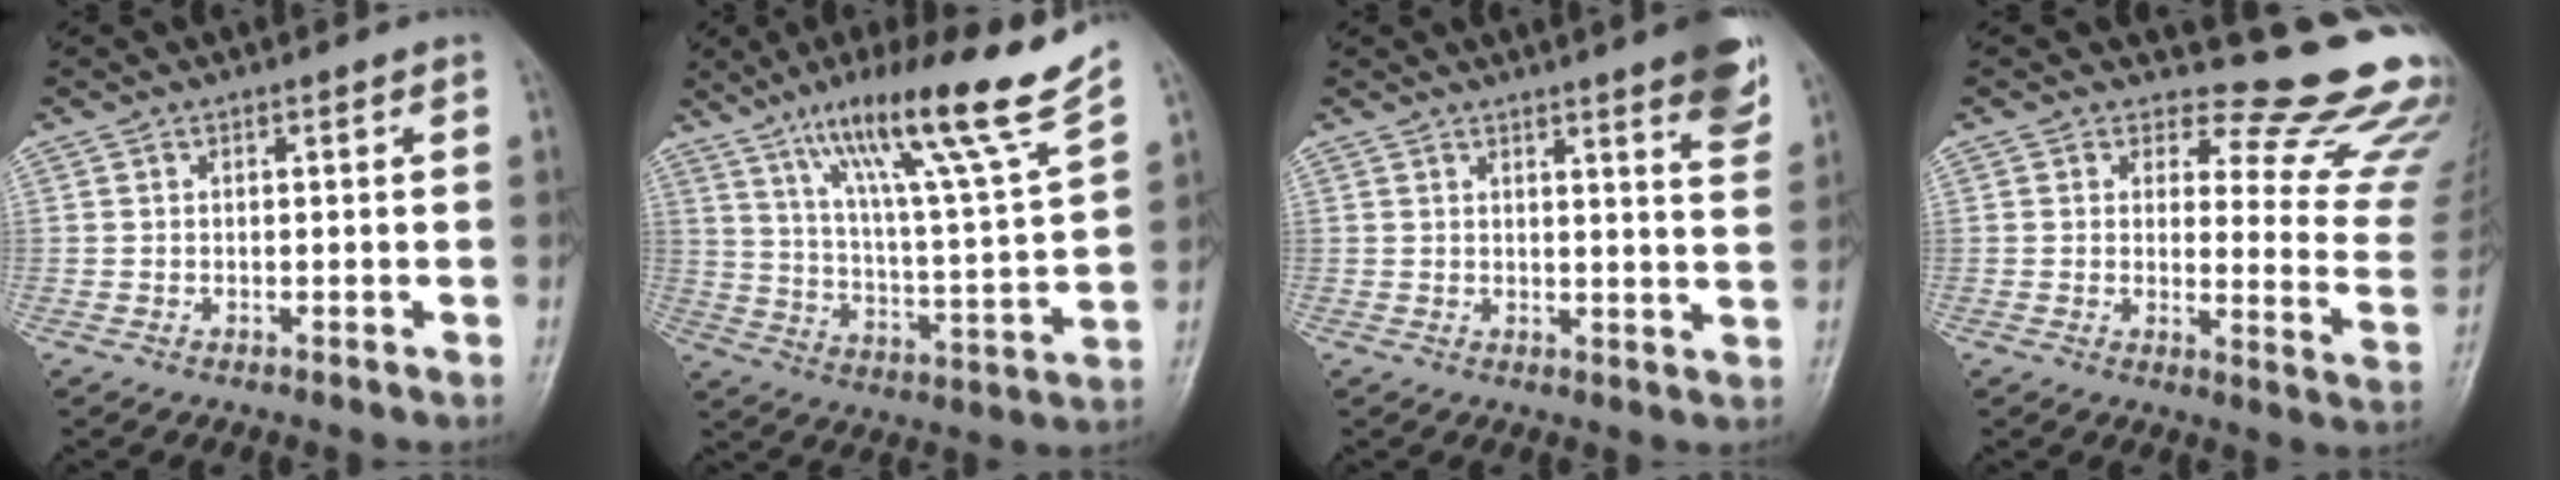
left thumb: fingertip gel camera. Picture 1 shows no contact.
{"total": 21.0, "force": [14.2, 0.2, 15.4], "torque": [-0.226, -0.063, 0.232]}
{"total": 8.0, "force": [5.2, 1.0, 6.0], "torque": [-0.061, -0.027, 0.058]}
{"total": 16.4, "force": [15.3, 4.4, 4.0], "torque": [0.005, -0.167, 0.152]}